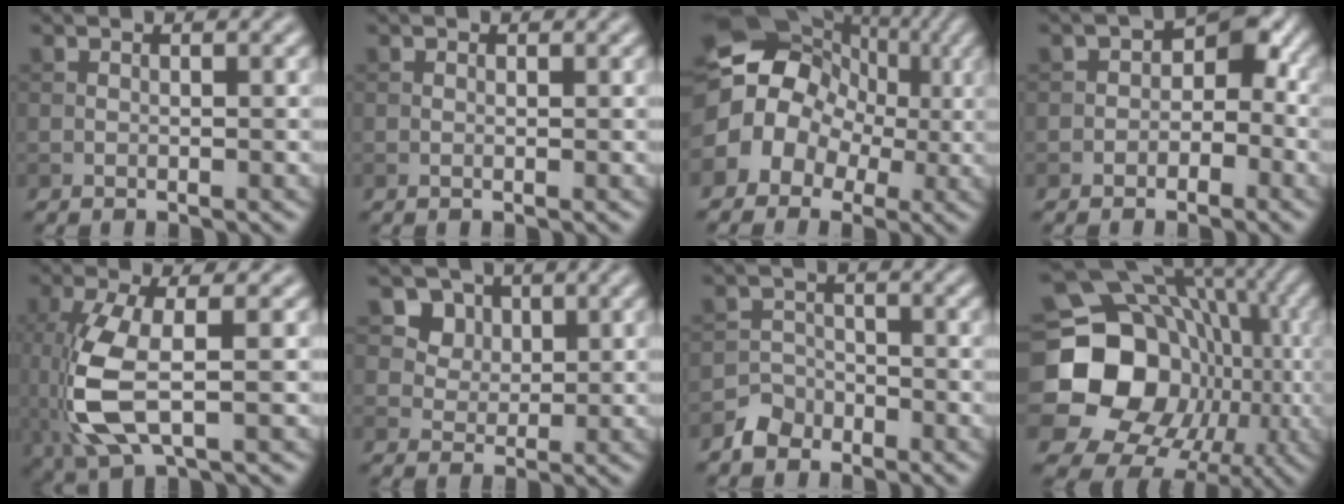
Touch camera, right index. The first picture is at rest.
{"total": 0.0}
{"total": 11.7, "force": [0.2, 10.1, 6.0], "torque": [-0.101, 0.020, -0.030]}
{"total": 3.4, "force": [-0.8, 2.6, 2.0], "torque": [-0.004, 0.010, -0.024]}
{"total": 6.9, "force": [-0.5, 2.7, 6.3], "torque": [-0.159, -0.011, -0.005]}
{"total": 6.6, "force": [3.6, 4.9, 2.5], "torque": [-0.056, -0.007, 0.069]}
{"total": 2.5, "force": [-1.9, 1.6, 0.3], "torque": [0.001, 0.008, -0.042]}
{"total": 20.5, "force": [-1.5, 18.2, 9.3], "torque": [-0.147, -0.018, -0.049]}